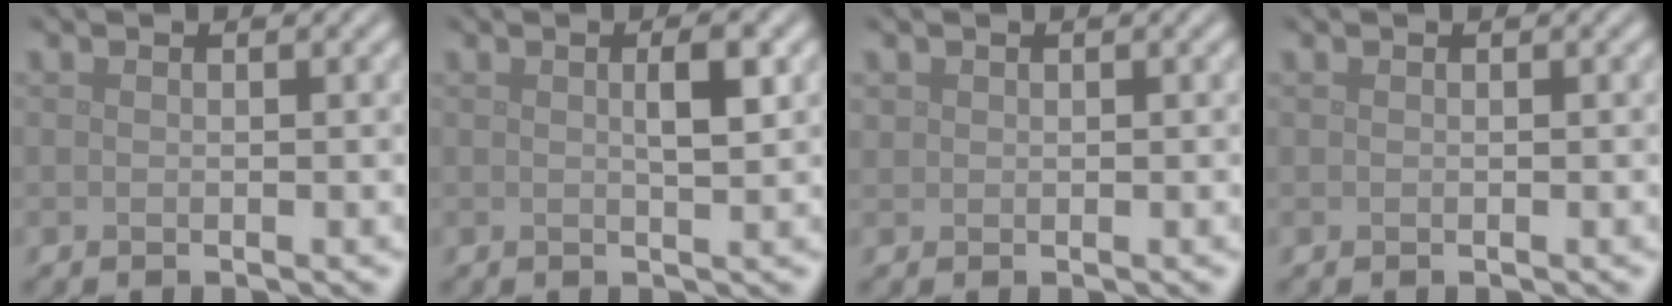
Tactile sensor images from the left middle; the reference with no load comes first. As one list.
[{"total": 2.2, "force": [0.6, 0.4, 2.1], "torque": [-0.030, 0.005, 0.008]}, {"total": 0.6, "force": [0.4, 0.5, 0.0], "torque": [0.003, -0.001, 0.010]}, {"total": 0.0}]